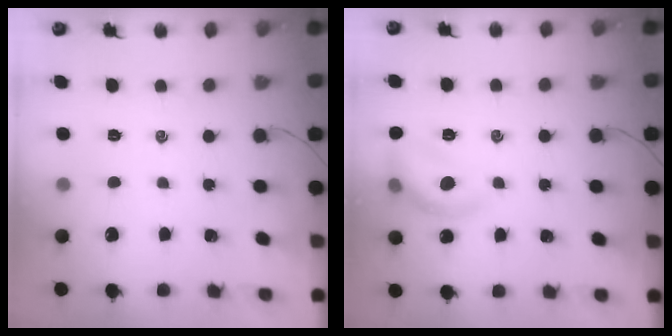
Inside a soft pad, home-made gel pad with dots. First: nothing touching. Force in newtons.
{"total": 12.2, "press": 12.2, "slide": 0.7}